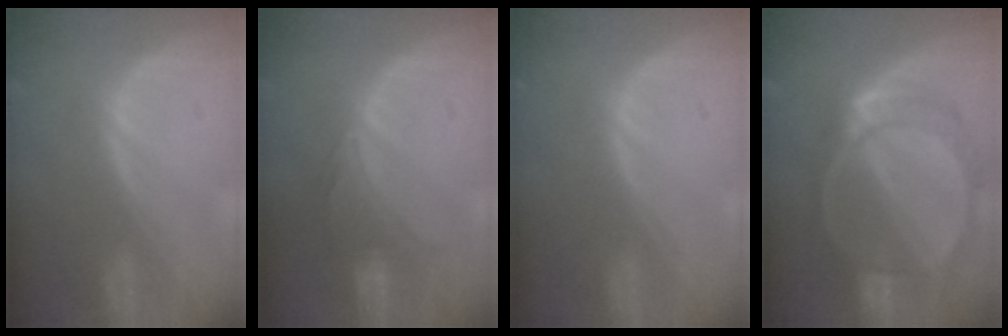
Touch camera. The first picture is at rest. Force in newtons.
{"total": 5.5, "press": 5.5, "slide": 0.4}
{"total": 0.0}
{"total": 9.5, "press": 8.2, "slide": 4.8}